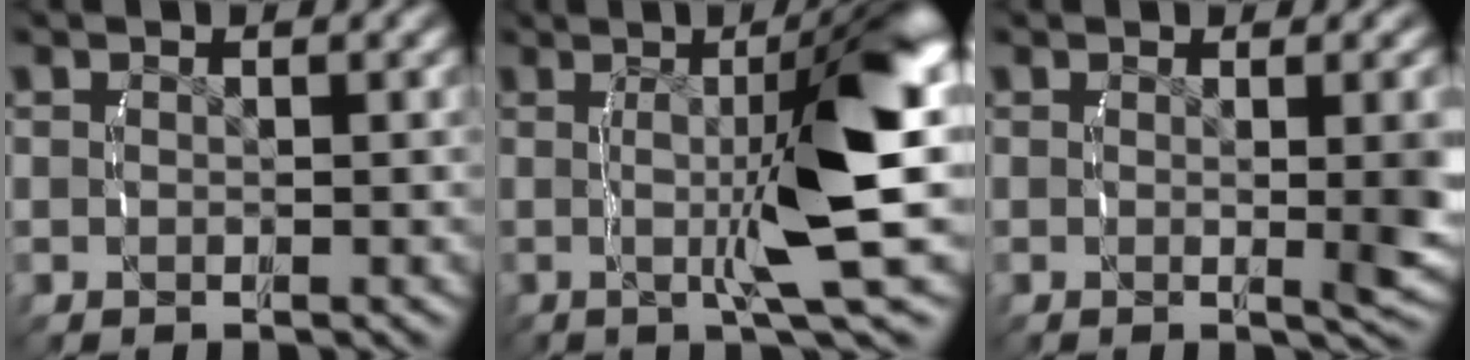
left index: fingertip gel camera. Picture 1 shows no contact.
{"total": 10.0, "force": [1.4, 1.2, 9.8], "torque": [-0.138, 0.015, 0.016]}
{"total": 3.6, "force": [0.0, 0.1, 3.6], "torque": [-0.043, -0.005, 0.000]}